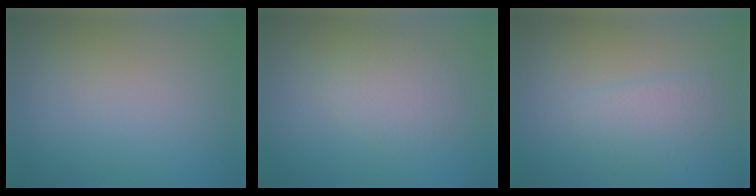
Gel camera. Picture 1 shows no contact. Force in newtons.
{"total": 2.3, "press": 2.3, "slide": 0.1}
{"total": 2.0, "press": 2.0, "slide": 0.1}